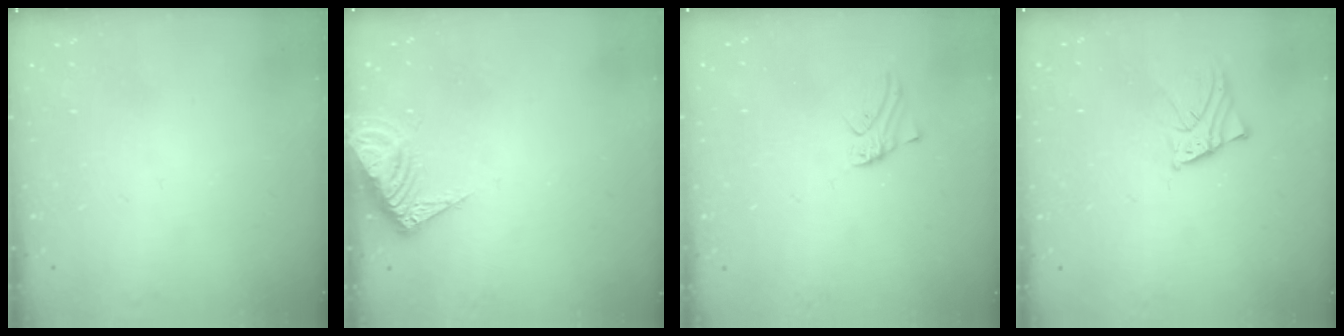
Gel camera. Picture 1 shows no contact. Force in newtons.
{"total": 8.5, "press": 8.5, "slide": 0.5}
{"total": 0.9, "press": 0.9, "slide": 0.1}
{"total": 2.3, "press": 2.3, "slide": 0.1}